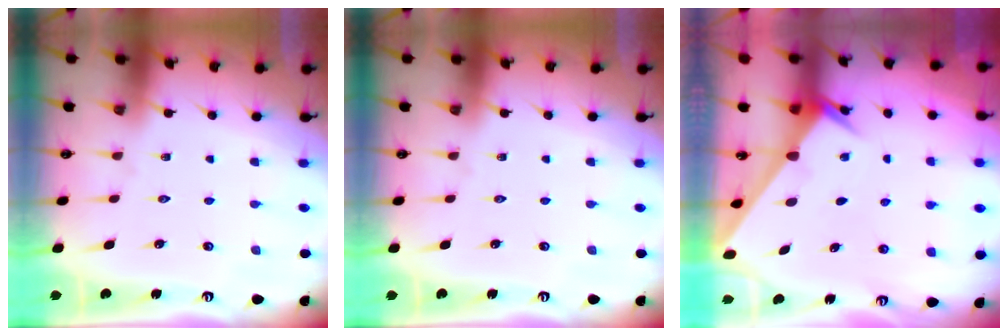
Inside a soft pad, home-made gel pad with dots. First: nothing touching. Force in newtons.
{"total": 0.0}
{"total": 1.9, "press": 1.9, "slide": 0.2}